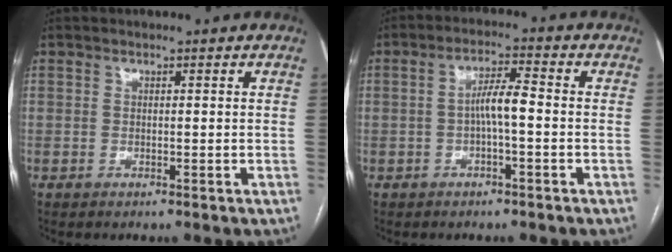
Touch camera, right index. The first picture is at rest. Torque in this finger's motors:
{"motor_torque": [0.63, -0.17, 0.32, 0.08]}